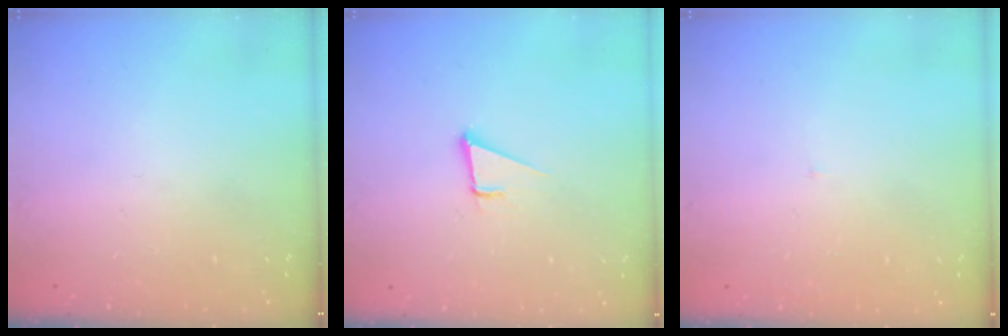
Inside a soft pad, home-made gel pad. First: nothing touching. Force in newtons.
{"total": 3.7, "press": 2.9, "slide": 2.3}
{"total": 2.0, "press": 2.0, "slide": 0.1}